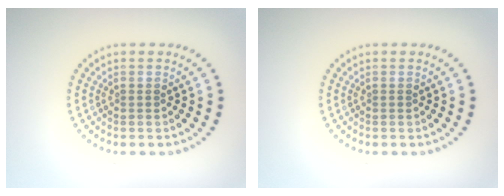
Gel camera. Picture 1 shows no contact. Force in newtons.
{"total": 0.0}